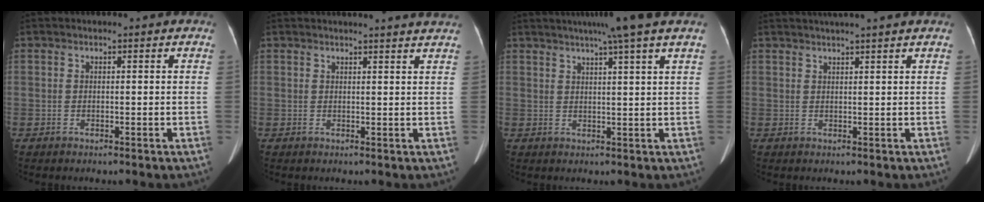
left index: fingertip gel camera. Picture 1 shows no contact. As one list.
[{"total": 5.7, "force": [5.4, -0.6, 1.7], "torque": [-0.017, 0.005, 0.046]}, {"total": 8.3, "force": [6.4, -1.5, 5.2], "torque": [-0.071, 0.013, 0.076]}, {"total": 6.0, "force": [5.2, -0.9, 2.9], "torque": [-0.041, 0.027, 0.068]}]